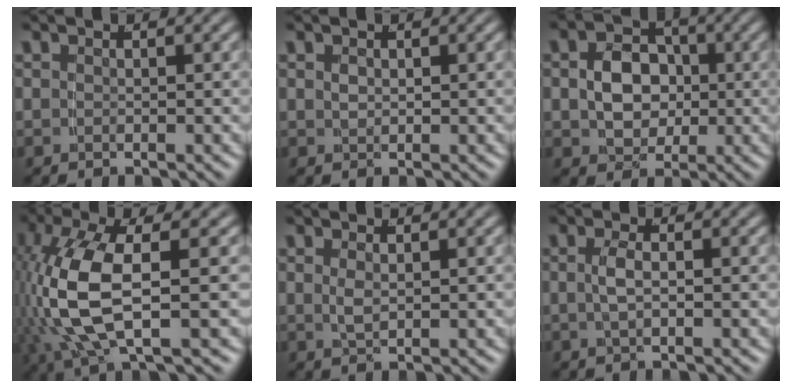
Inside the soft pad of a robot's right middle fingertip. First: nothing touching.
{"total": 0.5, "force": [0.1, 0.1, 0.5], "torque": [-0.011, -0.004, 0.011]}
{"total": 4.3, "force": [-0.1, 3.3, 2.7], "torque": [-0.039, -0.011, 0.007]}
{"total": 7.7, "force": [0.0, 2.8, 7.1], "torque": [-0.173, -0.014, 0.017]}
{"total": 1.1, "force": [0.4, -0.2, 1.0], "torque": [-0.022, -0.008, 0.019]}
{"total": 1.5, "force": [-0.2, -0.1, 1.5], "torque": [-0.035, -0.001, 0.001]}